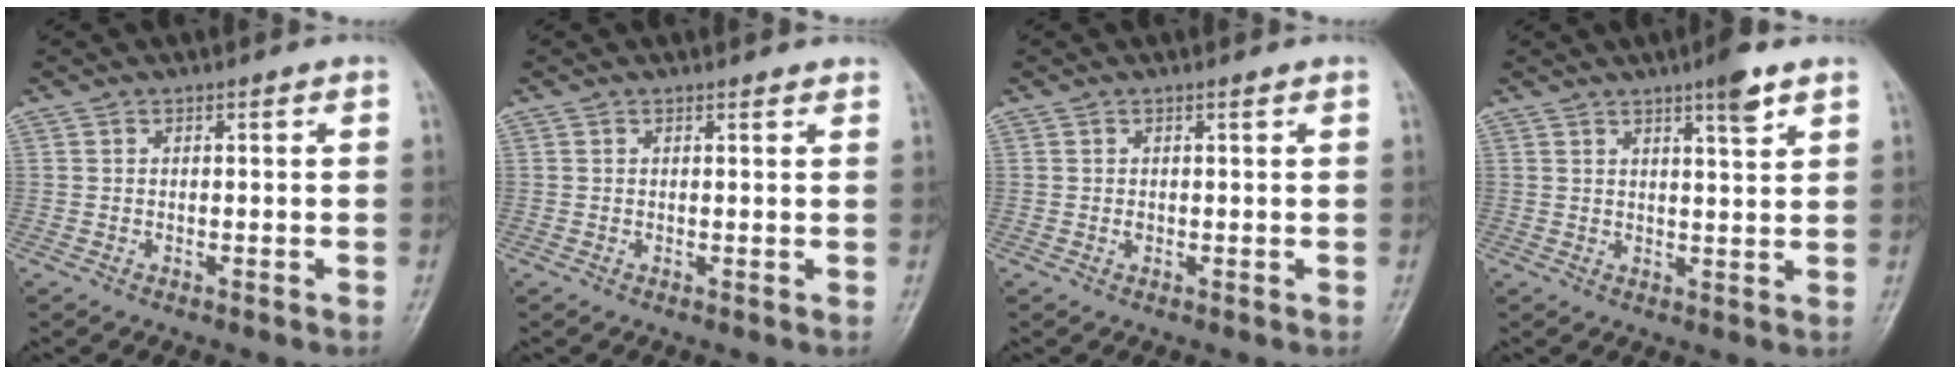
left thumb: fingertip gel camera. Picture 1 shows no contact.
{"total": 1.2, "force": [1.1, 0.3, 0.3], "torque": [-0.002, -0.004, 0.011]}
{"total": 0.7, "force": [0.3, 0.3, 0.5], "torque": [-0.006, 0.000, 0.005]}
{"total": 5.0, "force": [3.3, 0.7, 3.8], "torque": [-0.051, -0.020, 0.047]}